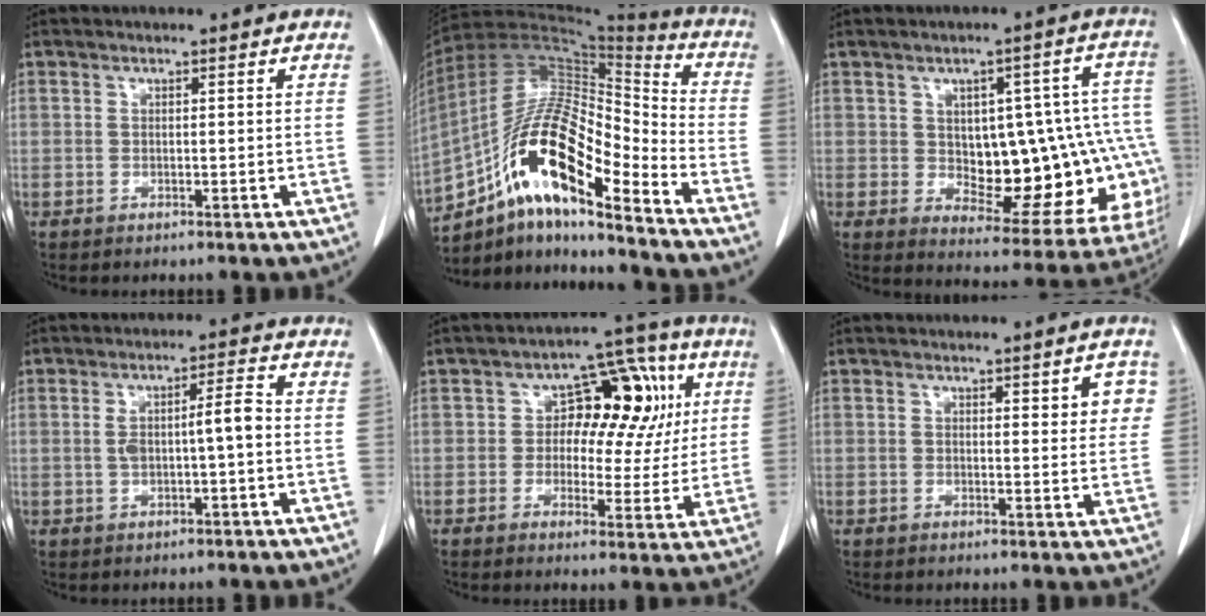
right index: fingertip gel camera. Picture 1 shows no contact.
{"total": 18.2, "force": [-10.6, 4.3, 14.1], "torque": [-0.262, 0.024, -0.182]}
{"total": 18.7, "force": [-0.8, 8.5, 16.6], "torque": [-0.154, 0.040, 0.021]}
{"total": 4.8, "force": [-0.1, 0.7, 4.7], "torque": [-0.083, 0.018, 0.006]}
{"total": 11.3, "force": [2.3, 7.0, 8.5], "torque": [-0.089, 0.041, 0.030]}
{"total": 4.1, "force": [1.6, 1.3, 3.6], "torque": [-0.035, 0.000, 0.017]}